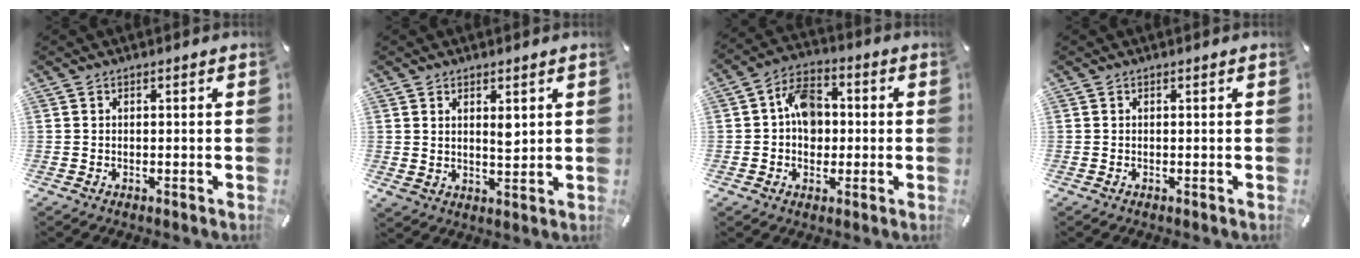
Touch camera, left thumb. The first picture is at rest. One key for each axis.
{"total": 4.6, "fx": 2.4, "fy": 2.5, "fz": 3.0, "tx": -0.041, "ty": -0.017, "tz": 0.038}
{"total": 9.0, "fx": 0.4, "fy": 7.1, "fz": 5.5, "tx": -0.086, "ty": 0.014, "tz": 0.010}
{"total": 0.0}